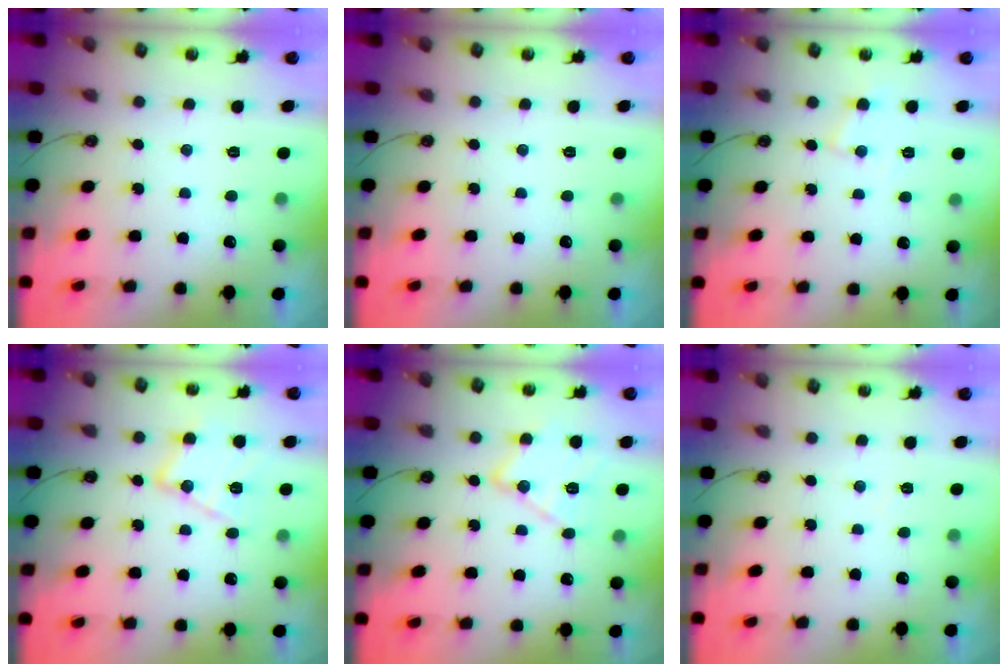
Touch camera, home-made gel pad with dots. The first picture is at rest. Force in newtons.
{"total": 0.0}
{"total": 5.7, "press": 5.7, "slide": 0.4}
{"total": 13.8, "press": 13.8, "slide": 1.2}
{"total": 13.2, "press": 13.2, "slide": 0.8}
{"total": 4.2, "press": 4.2, "slide": 0.7}